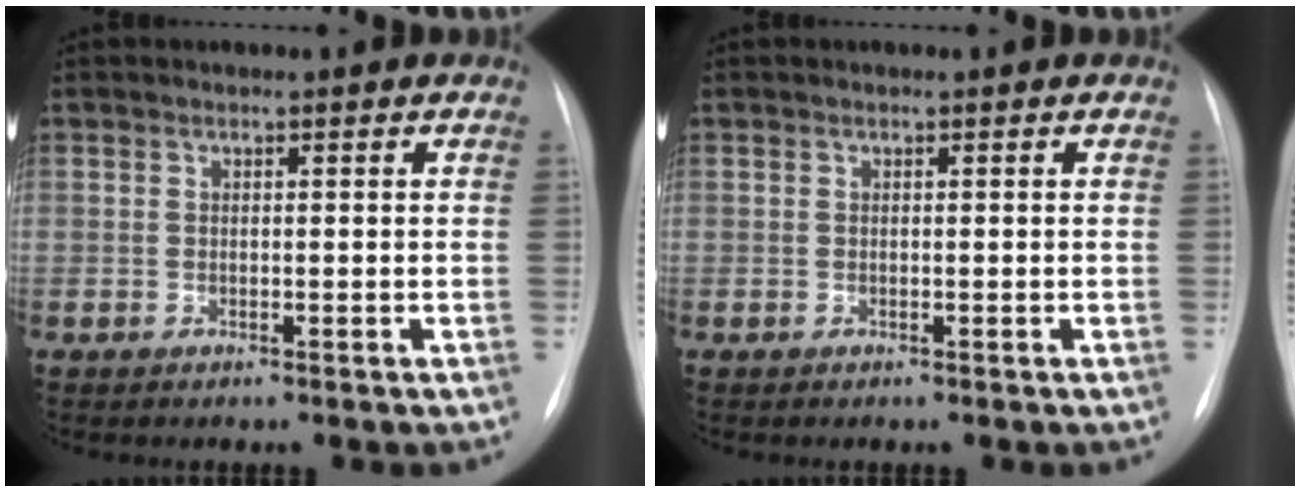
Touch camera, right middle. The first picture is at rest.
{"total": 0.0}